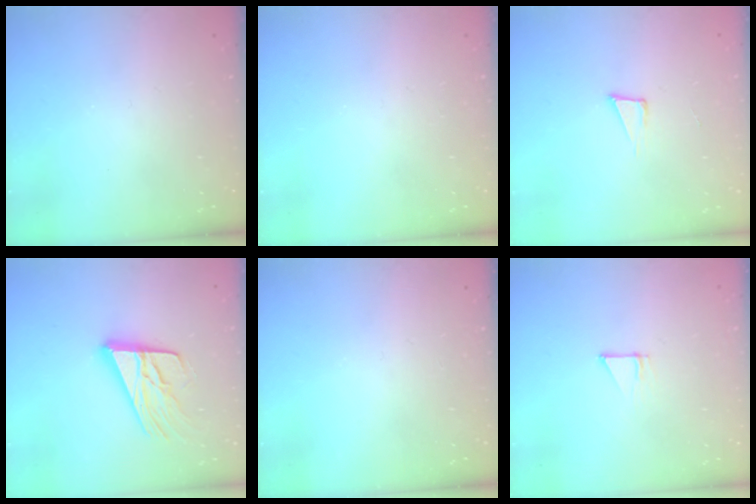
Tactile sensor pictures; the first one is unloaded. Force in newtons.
{"total": 0.0}
{"total": 3.9, "press": 2.4, "slide": 3.1}
{"total": 18.2, "press": 17.7, "slide": 4.2}
{"total": 0.0}
{"total": 4.9, "press": 4.9, "slide": 0.3}